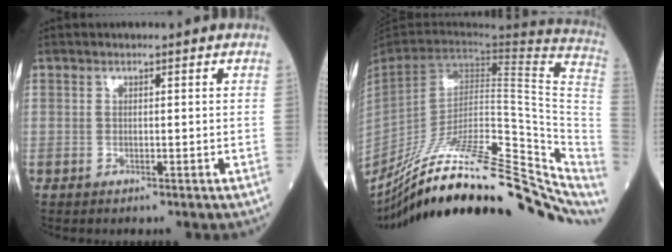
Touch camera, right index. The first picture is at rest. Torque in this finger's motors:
{"motor_torque": [0.67, -1.47, 1.05, 0.21]}